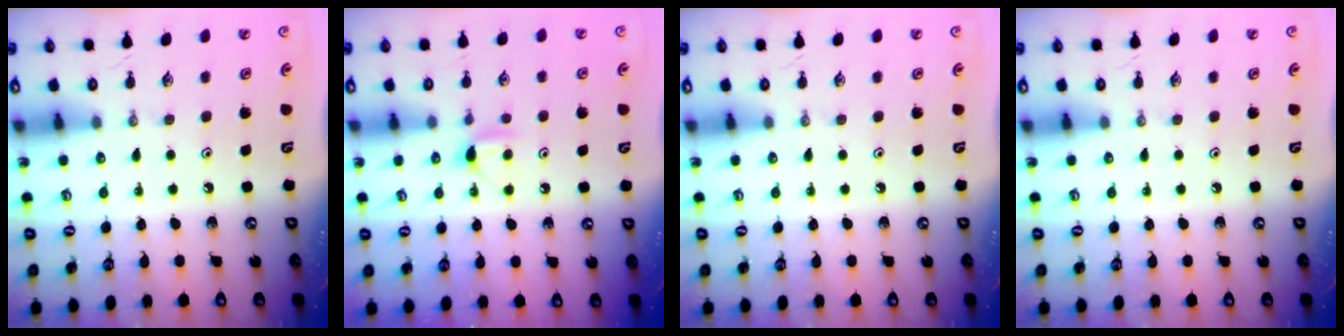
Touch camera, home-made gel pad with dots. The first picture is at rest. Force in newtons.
{"total": 6.1, "press": 6.1, "slide": 0.6}
{"total": 0.0}
{"total": 0.0}